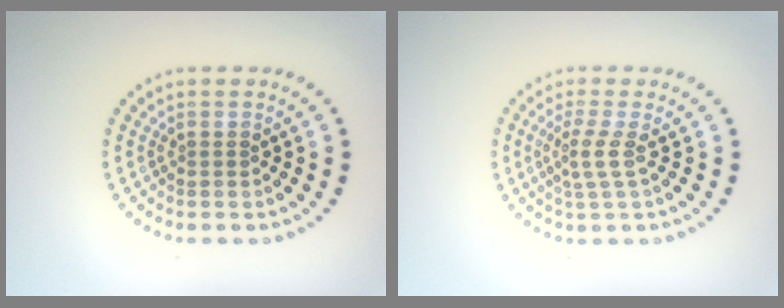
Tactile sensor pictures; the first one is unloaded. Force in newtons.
{"total": 2.2, "press": 1.5, "slide": 1.6}